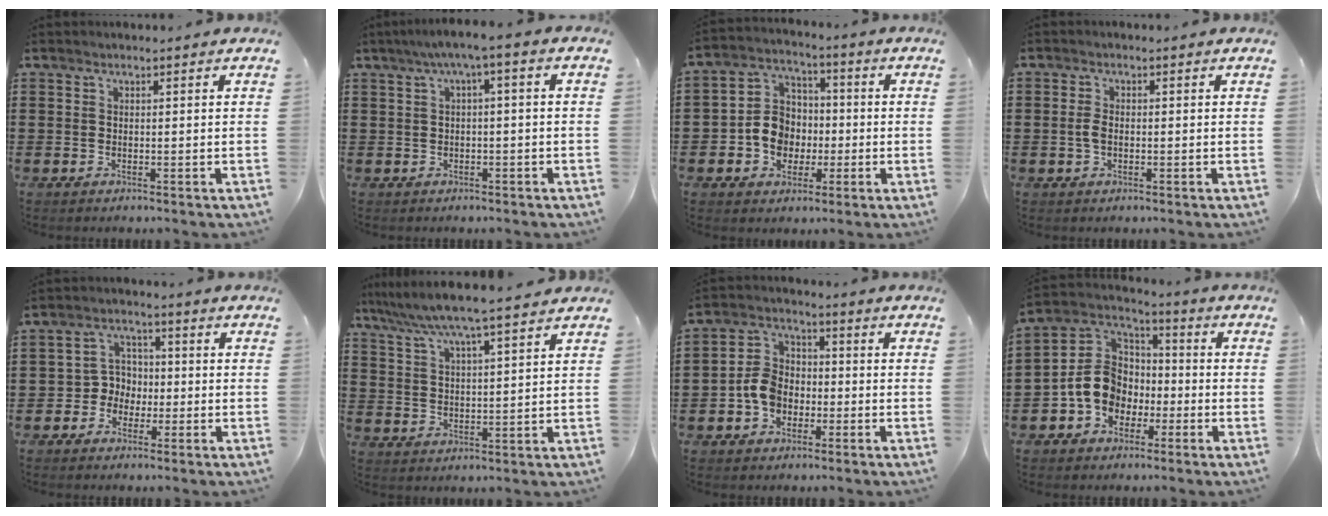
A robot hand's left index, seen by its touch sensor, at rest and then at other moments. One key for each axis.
{"total": 3.0, "fx": -0.7, "fy": 0.1, "fz": 2.9, "tx": -0.052, "ty": 0.002, "tz": -0.018}
{"total": 7.6, "fx": -1.8, "fy": 6.8, "fz": 2.9, "tx": -0.077, "ty": 0.016, "tz": -0.035}
{"total": 2.2, "fx": -0.3, "fy": 1.0, "fz": 1.9, "tx": -0.052, "ty": -0.004, "tz": -0.011}
{"total": 4.5, "fx": -1.7, "fy": 4.0, "fz": 1.1, "tx": -0.036, "ty": 0.013, "tz": -0.038}
{"total": 6.2, "fx": 5.4, "fy": -0.4, "fz": 3.1, "tx": -0.079, "ty": -0.026, "tz": 0.092}
{"total": 6.2, "fx": -2.3, "fy": 4.8, "fz": 3.3, "tx": -0.083, "ty": 0.012, "tz": -0.048}
{"total": 9.7, "fx": -2.7, "fy": 8.0, "fz": 4.9, "tx": -0.149, "ty": 0.012, "tz": -0.061}